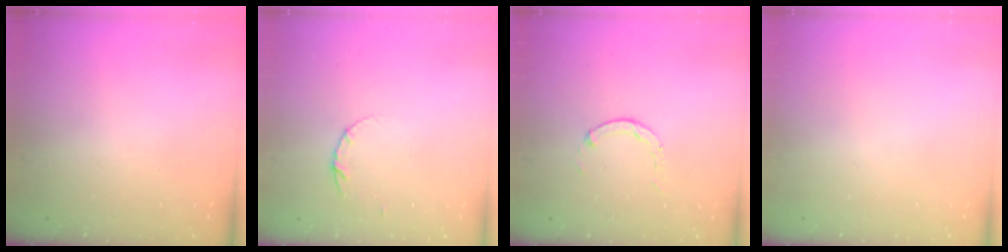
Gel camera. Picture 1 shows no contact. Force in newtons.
{"total": 3.4, "press": 3.4, "slide": 0.4}
{"total": 0.7, "press": 0.6, "slide": 0.2}
{"total": 0.0}